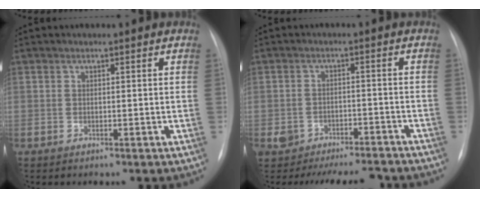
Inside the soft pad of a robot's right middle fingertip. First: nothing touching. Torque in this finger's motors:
{"motor_torque": [0.24, -0.24, 0.11, 0.06]}